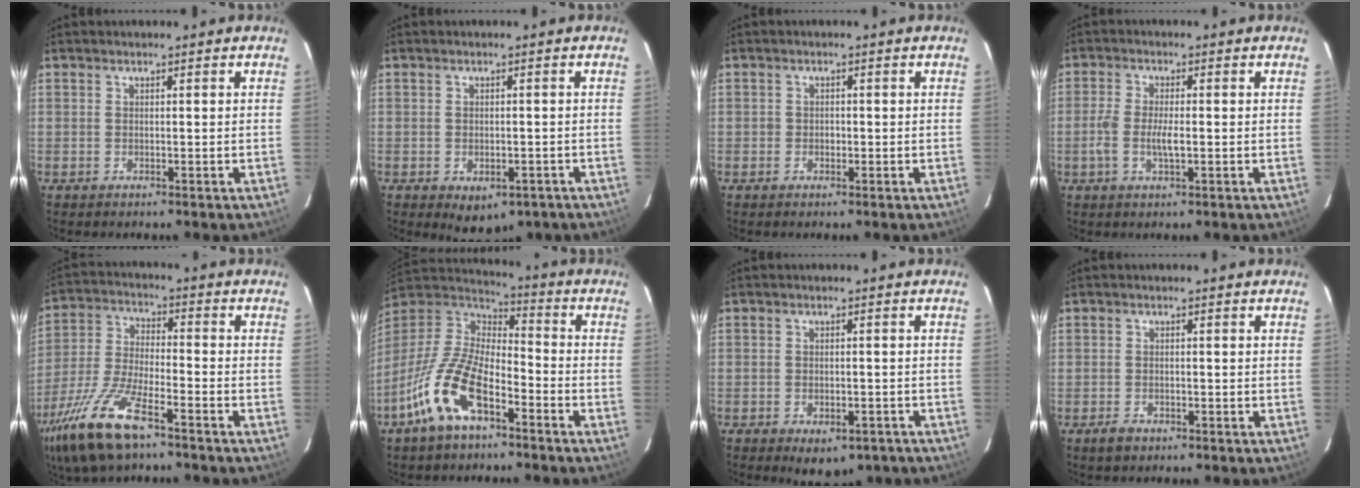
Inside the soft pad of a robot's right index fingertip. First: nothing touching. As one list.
[{"total": 5.9, "force": [-3.1, 4.0, 3.1], "torque": [-0.050, -0.004, -0.022]}, {"total": 1.3, "force": [-0.5, 1.2, 0.2], "torque": [-0.002, 0.001, -0.006]}, {"total": 4.5, "force": [-1.0, 1.4, 4.1], "torque": [-0.088, 0.000, -0.023]}, {"total": 16.3, "force": [-10.6, 5.0, 11.3], "torque": [-0.250, -0.032, -0.210]}, {"total": 16.8, "force": [-9.3, 7.2, 12.0], "torque": [-0.245, -0.011, -0.181]}, {"total": 7.5, "force": [-4.8, 4.1, 4.0], "torque": [-0.066, -0.005, -0.047]}, {"total": 2.2, "force": [-1.4, 1.5, 0.8], "torque": [-0.017, 0.000, -0.023]}]